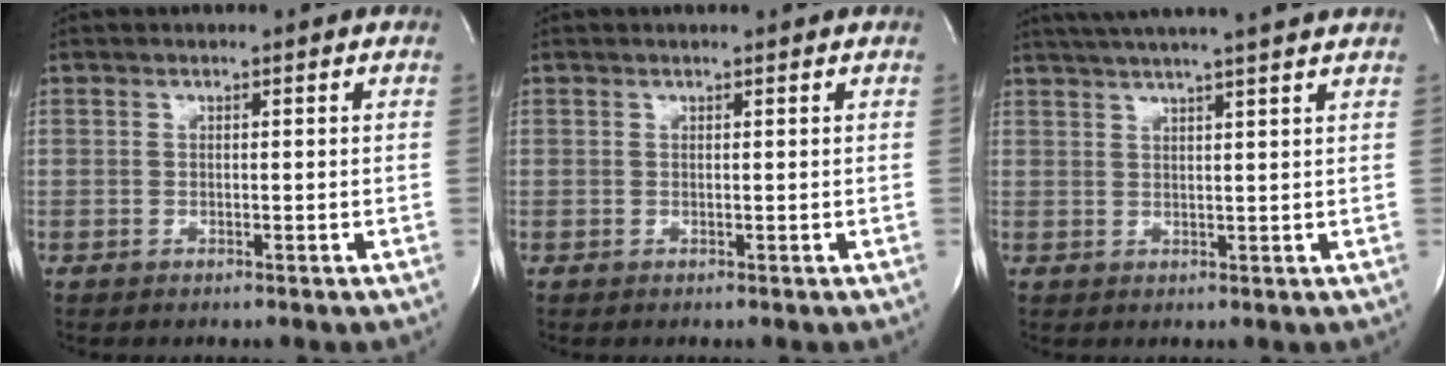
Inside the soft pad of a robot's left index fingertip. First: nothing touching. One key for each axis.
{"total": 1.1, "fx": 1.1, "fy": -0.1, "fz": 0.3, "tx": -0.011, "ty": 0.005, "tz": 0.014}
{"total": 13.9, "fx": 12.1, "fy": -1.0, "fz": 6.8, "tx": -0.120, "ty": 0.016, "tz": 0.160}